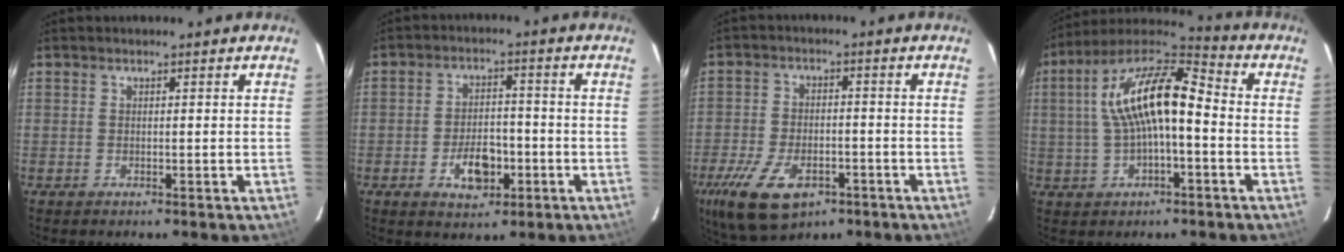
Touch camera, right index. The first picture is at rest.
{"total": 7.7, "force": [-3.1, 4.5, 5.4], "torque": [-0.102, 0.007, -0.042]}
{"total": 14.3, "force": [-8.0, 7.5, 9.2], "torque": [-0.211, -0.025, -0.132]}
{"total": 15.2, "force": [0.0, 5.6, 14.2], "torque": [-0.263, 0.025, -0.006]}